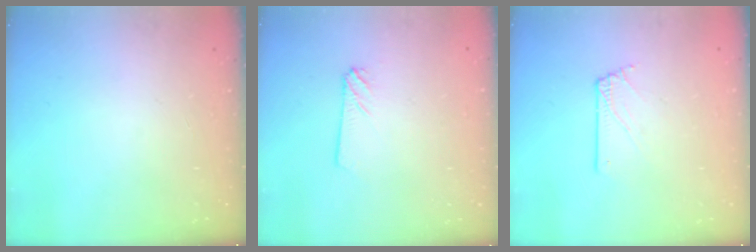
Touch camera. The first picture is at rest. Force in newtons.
{"total": 2.4, "press": 2.4, "slide": 0.3}
{"total": 1.6, "press": 1.6, "slide": 0.2}